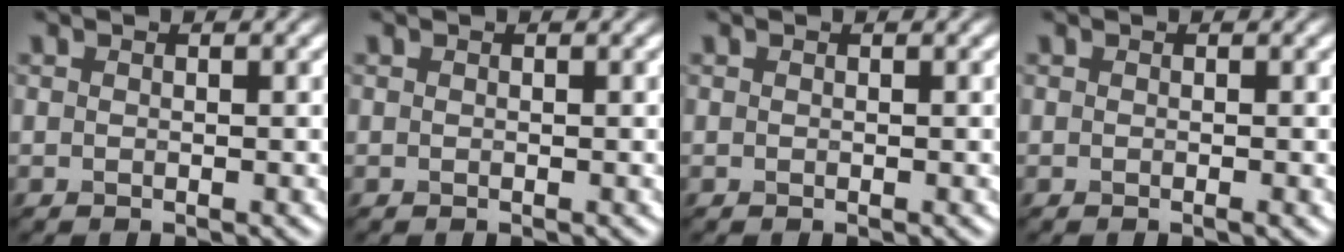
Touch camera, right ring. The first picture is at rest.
{"total": 0.0}
{"total": 0.0}
{"total": 0.8, "force": [-0.3, 0.2, 0.7], "torque": [-0.005, 0.003, -0.002]}